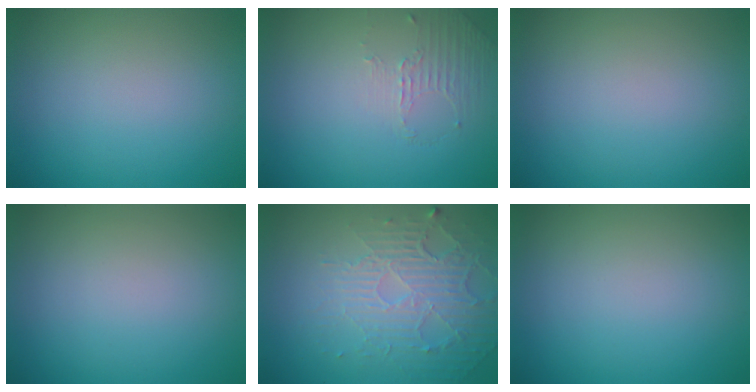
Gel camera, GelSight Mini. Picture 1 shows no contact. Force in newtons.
{"total": 1.2, "press": 0.4, "slide": 1.1}
{"total": 0.0}
{"total": 0.0}
{"total": 5.7, "press": 3.4, "slide": 4.6}
{"total": 0.0}